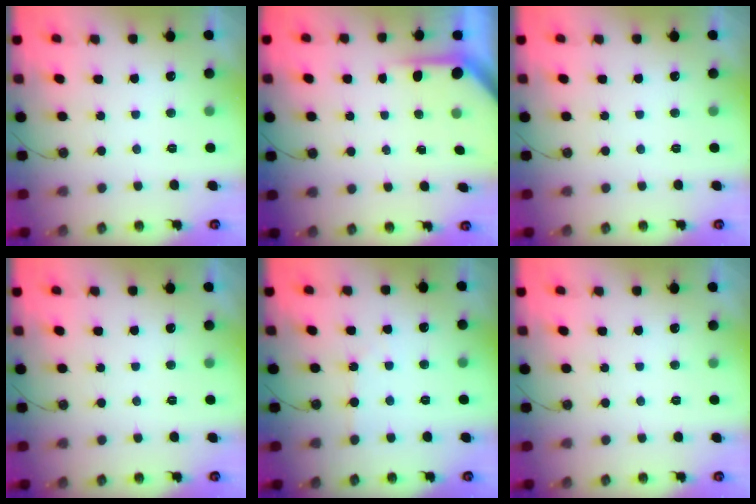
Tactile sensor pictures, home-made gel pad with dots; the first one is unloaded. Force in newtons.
{"total": 3.9, "press": 3.9, "slide": 0.3}
{"total": 0.0}
{"total": 0.0}
{"total": 3.1, "press": 3.1, "slide": 0.6}
{"total": 0.0}